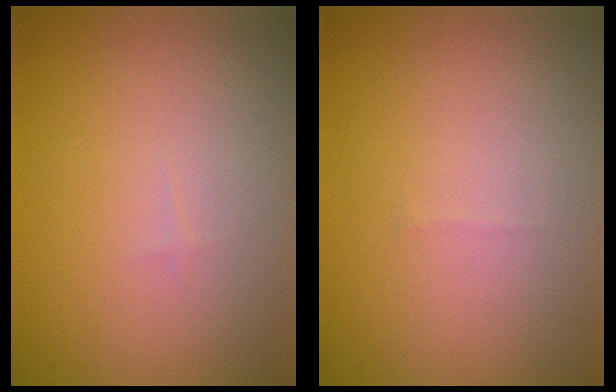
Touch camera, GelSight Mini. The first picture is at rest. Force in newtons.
{"total": 0.0}